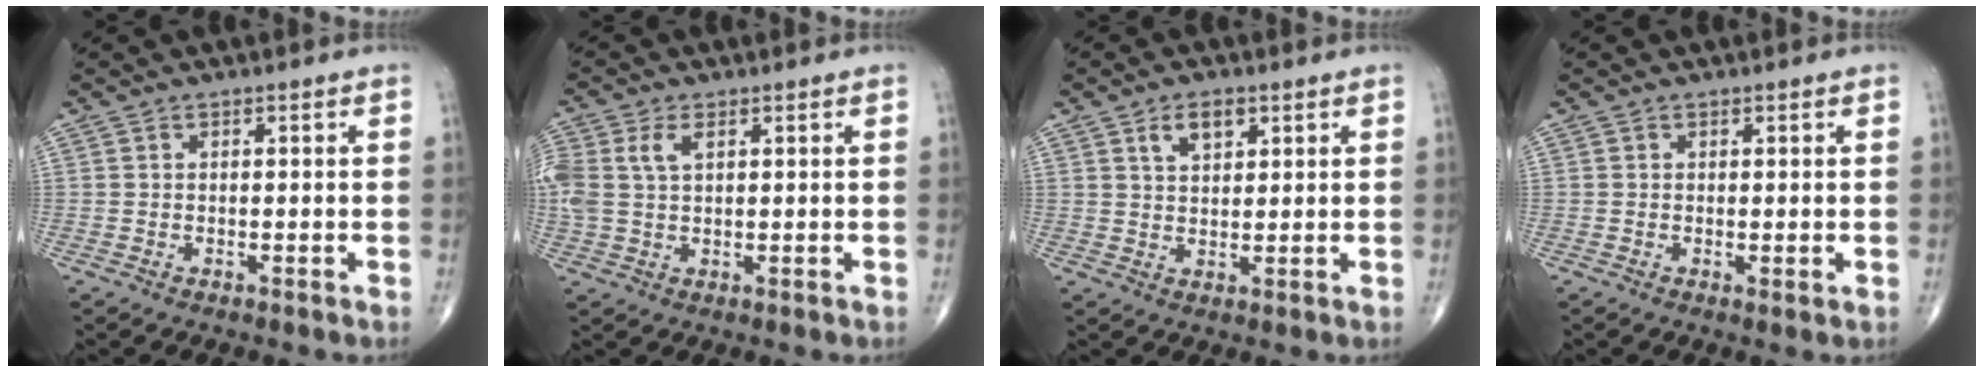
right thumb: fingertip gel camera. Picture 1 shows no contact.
{"total": 6.9, "force": [2.1, 4.0, 5.2], "torque": [-0.138, 0.013, 0.046]}
{"total": 4.8, "force": [2.4, 2.7, 3.1], "torque": [-0.040, -0.010, 0.043]}
{"total": 0.8, "force": [0.1, 0.2, 0.7], "torque": [-0.014, -0.005, 0.001]}